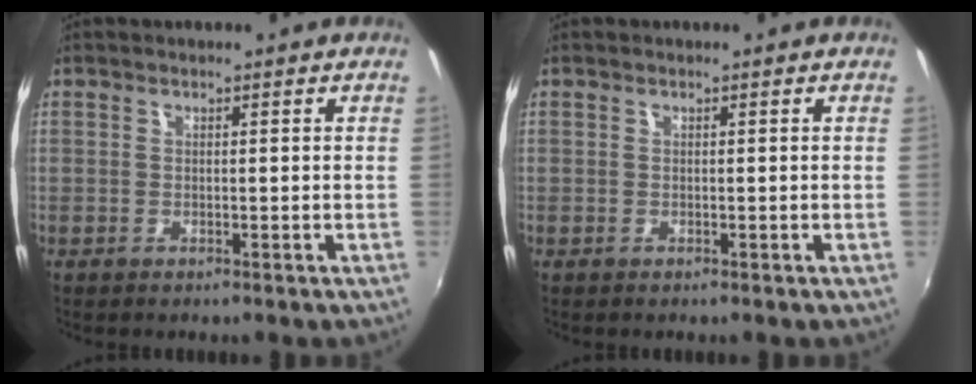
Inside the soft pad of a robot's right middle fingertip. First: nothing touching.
{"total": 0.0}